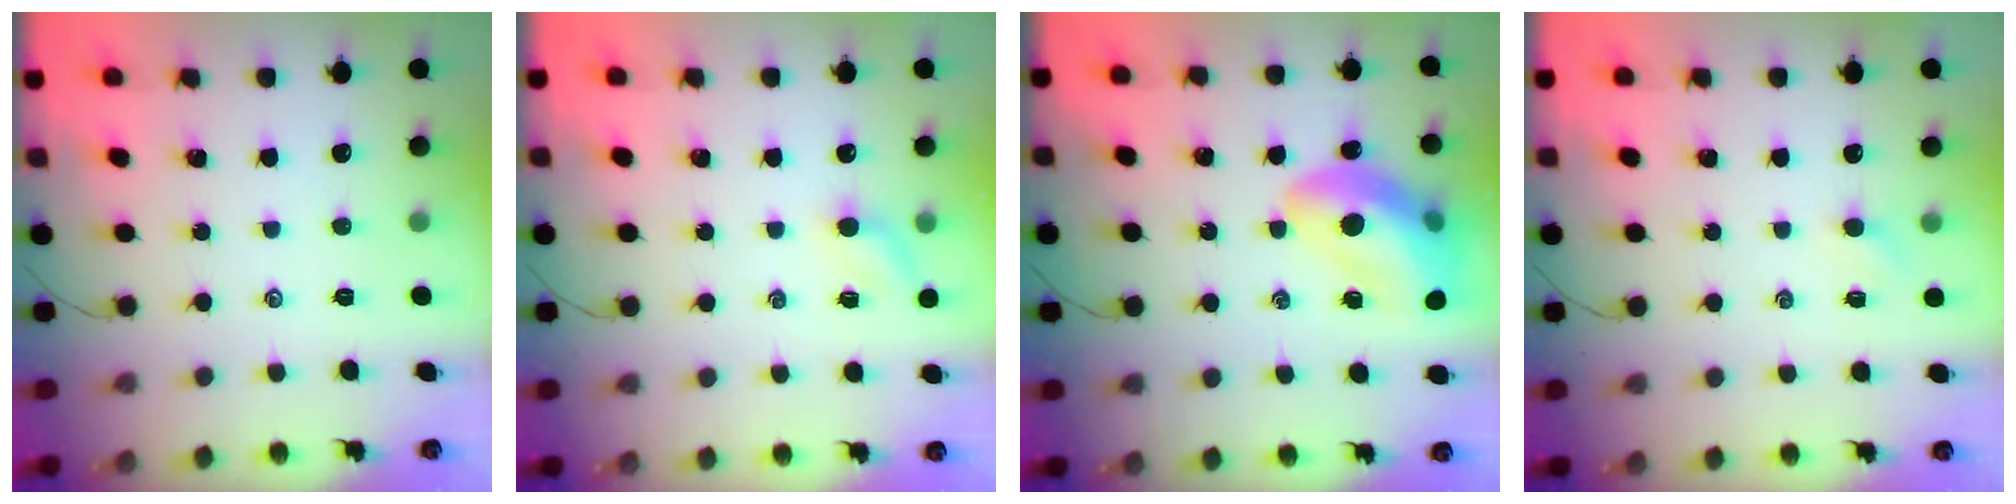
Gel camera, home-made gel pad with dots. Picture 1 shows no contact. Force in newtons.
{"total": 5.4, "press": 5.3, "slide": 1.3}
{"total": 17.0, "press": 16.6, "slide": 3.7}
{"total": 2.4, "press": 2.3, "slide": 0.7}